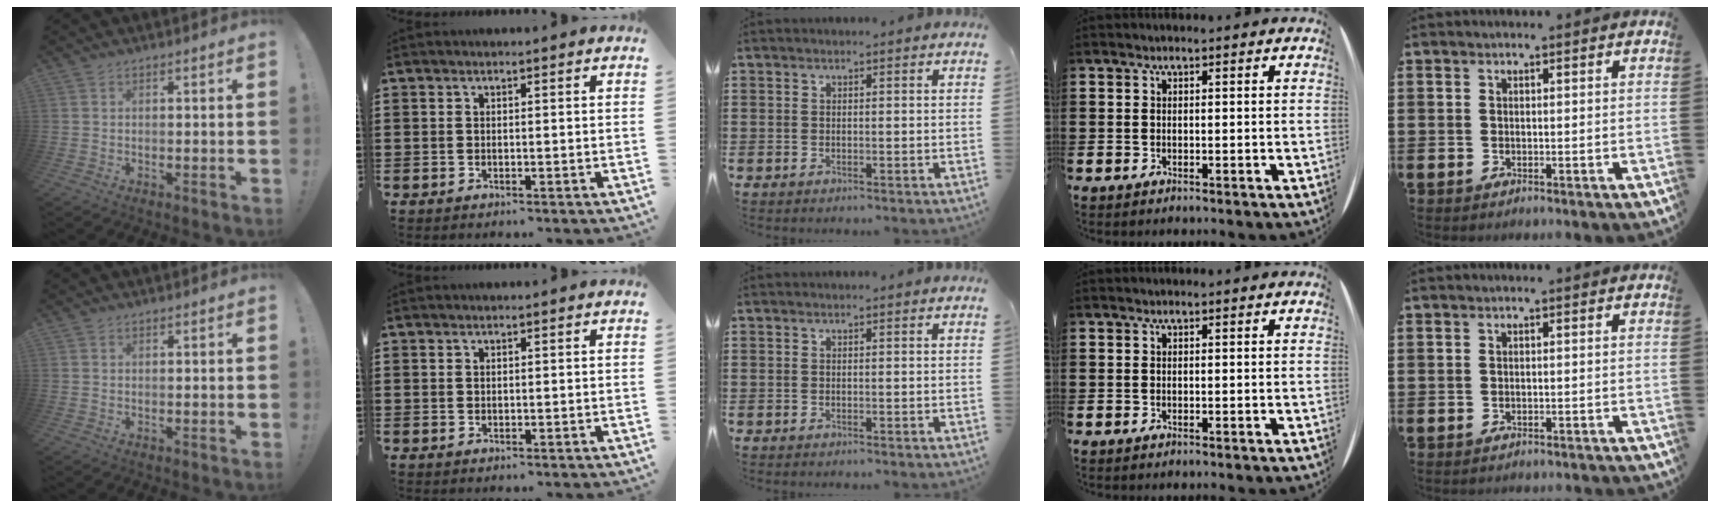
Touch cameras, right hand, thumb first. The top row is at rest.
{"index": {"total": 0.5, "force": [0.3, 0.4, 0.1], "torque": [-0.004, 0.002, 0.006]}, "little": {"total": 0.7, "force": [-0.7, 0.0, 0.0], "torque": [-0.001, -0.001, -0.014]}}